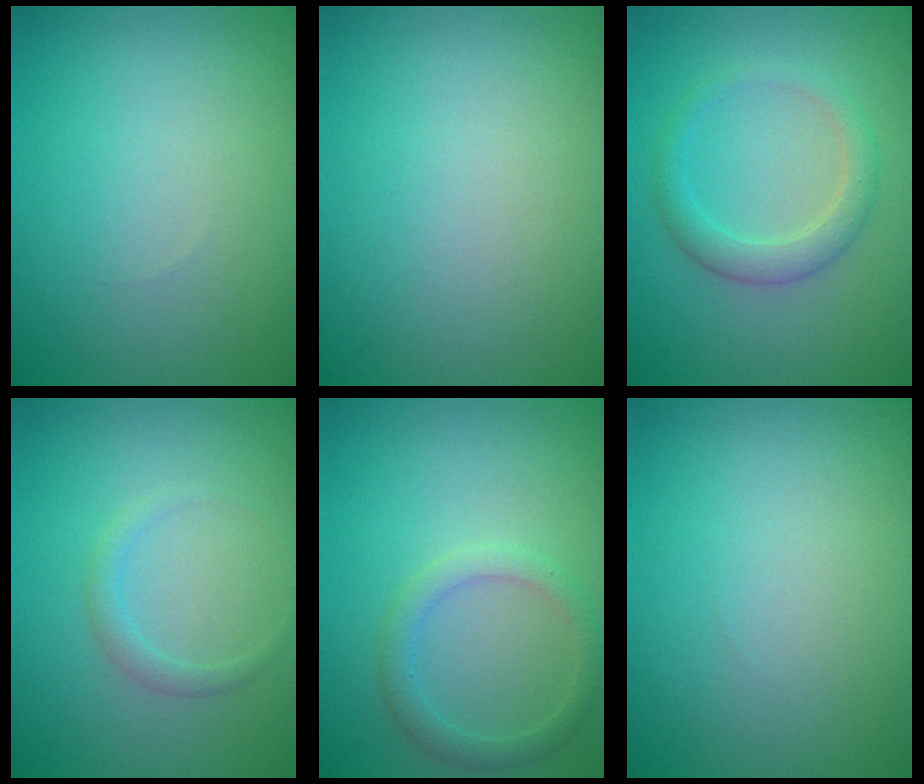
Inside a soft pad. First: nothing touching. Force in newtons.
{"total": 0.0}
{"total": 2.5, "press": 2.5, "slide": 0.2}
{"total": 1.1, "press": 1.1, "slide": 0.1}
{"total": 2.1, "press": 2.1, "slide": 0.1}
{"total": 0.0}